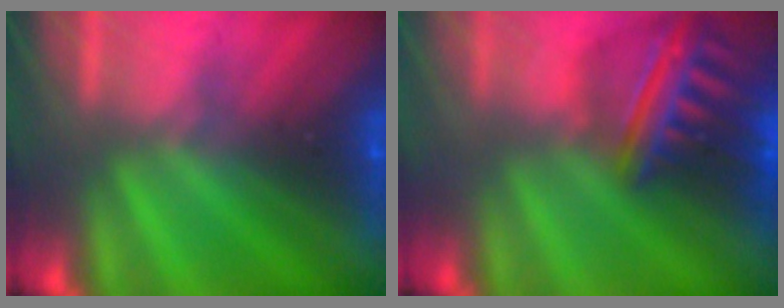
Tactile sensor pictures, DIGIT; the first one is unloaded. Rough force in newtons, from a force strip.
{"total": 8.1}